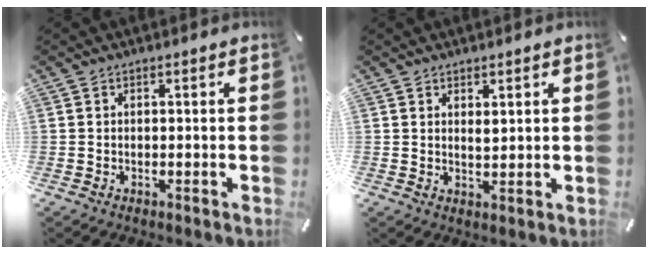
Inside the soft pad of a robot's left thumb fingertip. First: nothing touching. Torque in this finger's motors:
{"motor_torque": [0.11, -0.23, 0.09, 0.02, 0.00]}